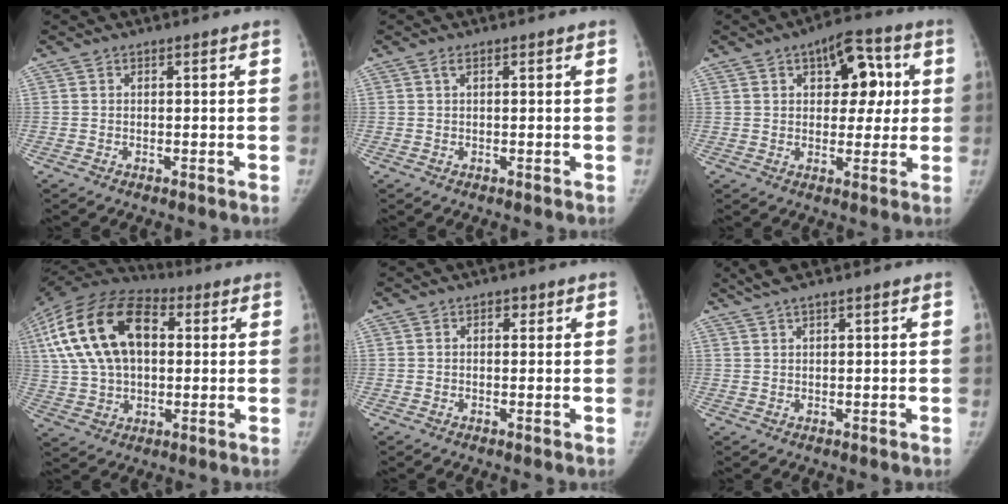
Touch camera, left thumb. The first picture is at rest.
{"total": 0.9, "force": [0.5, 0.2, 0.7], "torque": [-0.017, 0.008, 0.009]}
{"total": 11.1, "force": [3.2, 6.5, 8.4], "torque": [-0.070, 0.009, 0.038]}
{"total": 22.4, "force": [5.3, 13.6, 17.0], "torque": [-0.321, 0.018, 0.086]}
{"total": 1.4, "force": [0.7, 0.9, 0.8], "torque": [-0.002, 0.000, 0.007]}
{"total": 3.6, "force": [2.8, 0.3, 2.2], "torque": [-0.049, 0.011, 0.059]}